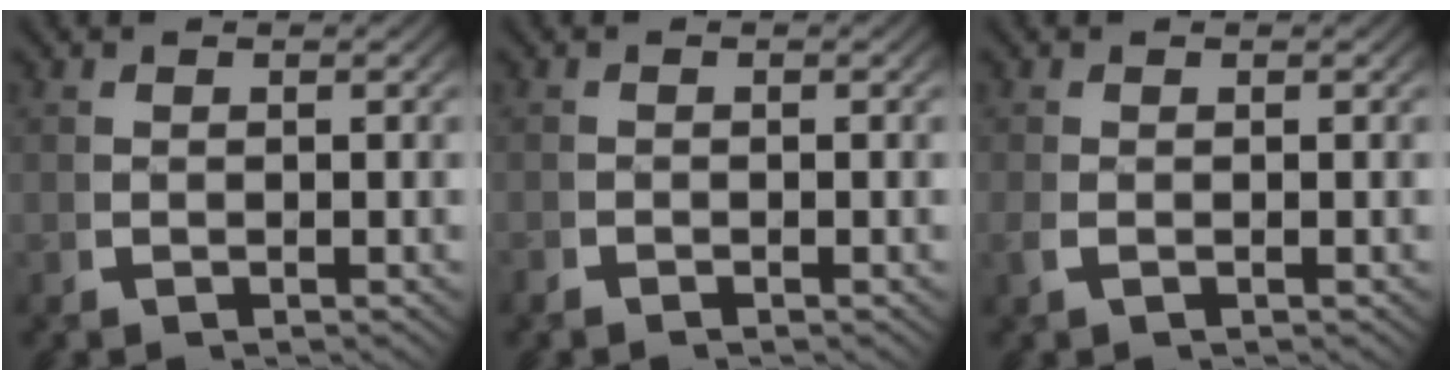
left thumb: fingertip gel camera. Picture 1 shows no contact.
{"total": 0.5, "force": [-0.5, 0.0, -0.1], "torque": [0.006, -0.004, -0.012]}
{"total": 0.6, "force": [-0.1, 0.2, 0.6], "torque": [-0.021, -0.002, 0.001]}